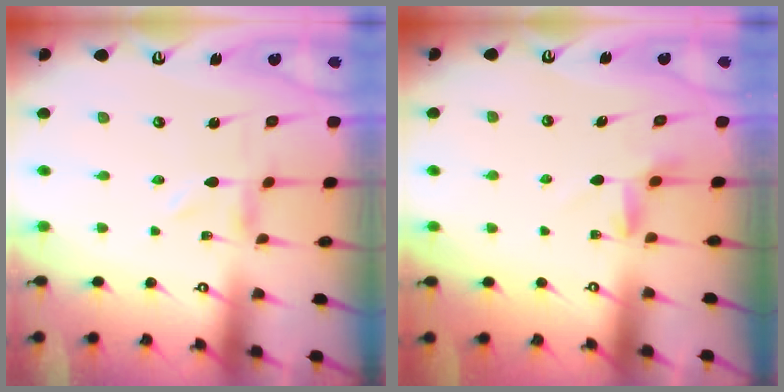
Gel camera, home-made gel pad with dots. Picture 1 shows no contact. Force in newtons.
{"total": 2.5, "press": 2.4, "slide": 0.3}